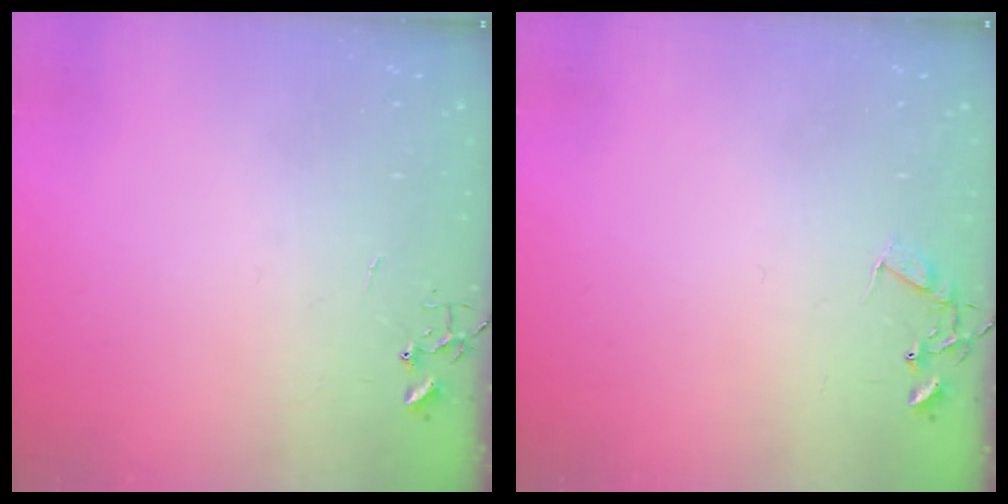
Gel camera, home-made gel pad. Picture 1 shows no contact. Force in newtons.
{"total": 7.1, "press": 7.1, "slide": 0.5}